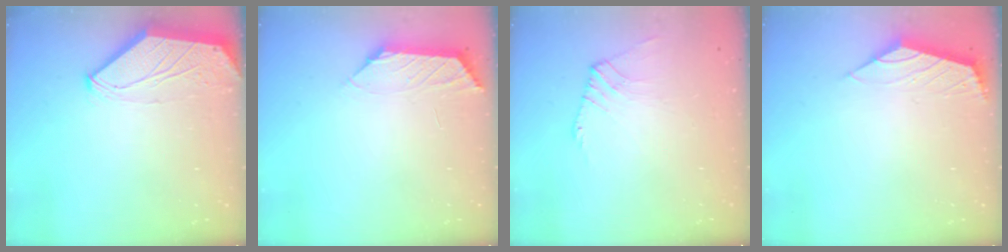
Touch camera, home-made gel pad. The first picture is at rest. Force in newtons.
{"total": 1.7, "press": 1.6, "slide": 0.5}
{"total": 2.0, "press": 2.0, "slide": 0.4}
{"total": 2.2, "press": 2.1, "slide": 0.6}